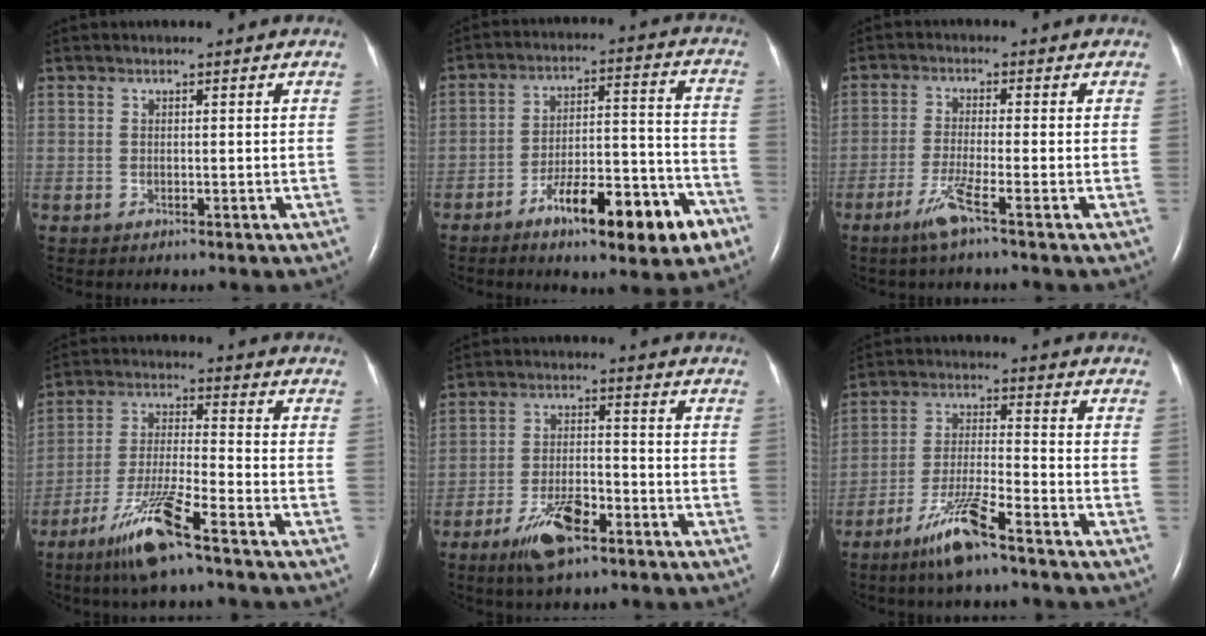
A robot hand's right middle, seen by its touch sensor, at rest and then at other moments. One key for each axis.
{"total": 14.7, "fx": -8.3, "fy": 3.6, "fz": 11.5, "tx": -0.167, "ty": 0.019, "tz": -0.119}
{"total": 4.4, "fx": -2.7, "fy": -0.5, "fz": 3.4, "tx": -0.074, "ty": -0.010, "tz": -0.059}
{"total": 11.0, "fx": -7.2, "fy": 0.4, "fz": 8.4, "tx": -0.173, "ty": -0.027, "tz": -0.139}
{"total": 7.9, "fx": -4.8, "fy": 2.4, "fz": 5.8, "tx": -0.117, "ty": -0.007, "tz": -0.086}
{"total": 8.7, "fx": -6.1, "fy": 0.4, "fz": 6.3, "tx": -0.131, "ty": -0.016, "tz": -0.117}